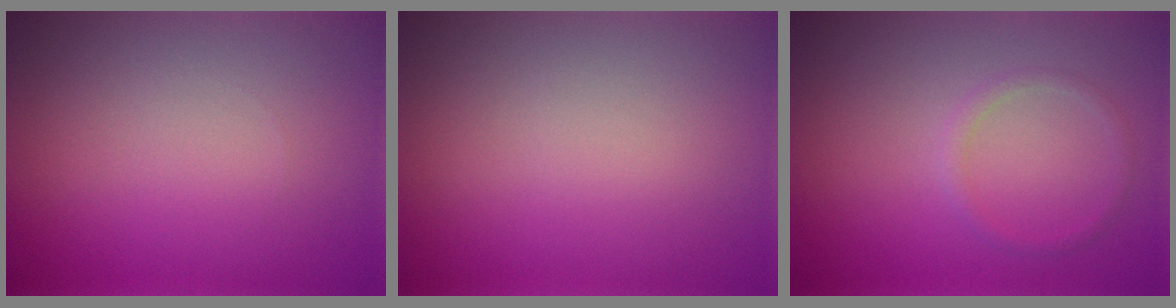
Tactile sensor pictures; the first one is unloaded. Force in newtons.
{"total": 0.0}
{"total": 1.0, "press": 0.9, "slide": 0.2}